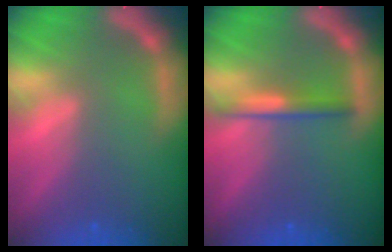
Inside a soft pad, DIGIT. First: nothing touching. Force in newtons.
{"total": 2.4}